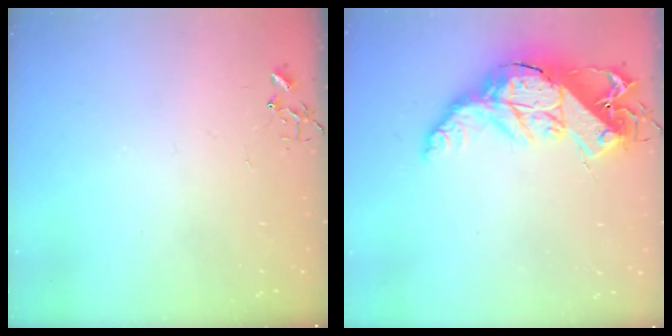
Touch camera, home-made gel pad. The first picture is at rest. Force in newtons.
{"total": 19.6, "press": 19.6, "slide": 1.2}